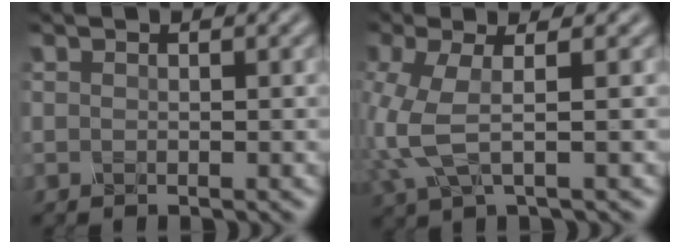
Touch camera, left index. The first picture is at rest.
{"total": 4.7, "force": [-0.6, 1.6, 4.4], "torque": [-0.128, -0.001, -0.014]}